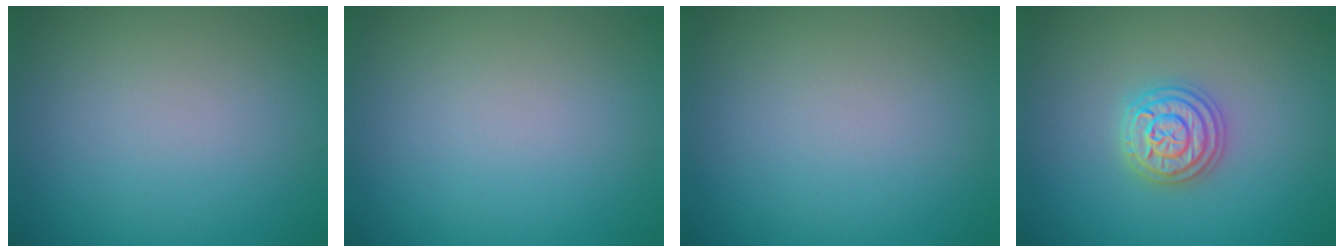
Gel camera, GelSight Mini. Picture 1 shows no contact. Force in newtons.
{"total": 0.0}
{"total": 0.0}
{"total": 3.7, "press": 3.7, "slide": 0.6}